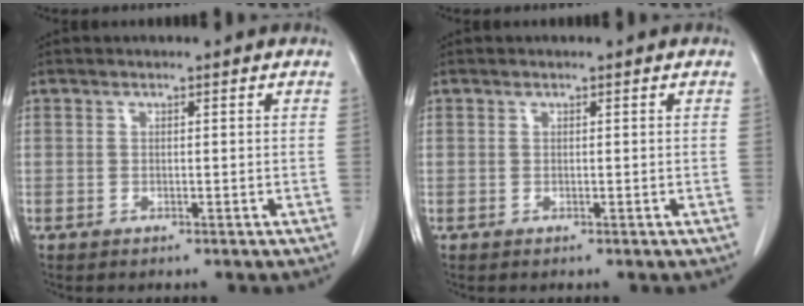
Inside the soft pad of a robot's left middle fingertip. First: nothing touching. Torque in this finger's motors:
{"motor_torque": [0.43, -0.35, -0.04, -0.01]}